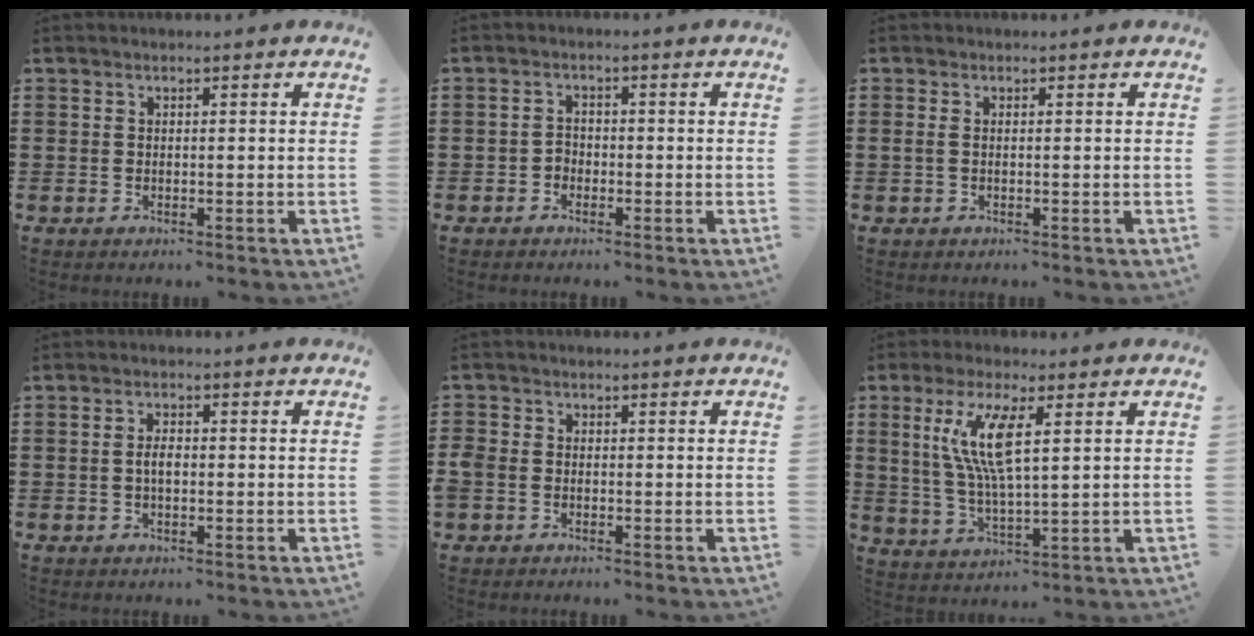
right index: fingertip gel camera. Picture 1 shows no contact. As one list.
[{"total": 1.4, "force": [-0.9, 1.0, 0.3], "torque": [-0.011, 0.002, -0.020]}, {"total": 0.7, "force": [-0.1, 0.1, 0.7], "torque": [-0.014, -0.001, -0.002]}, {"total": 2.2, "force": [-0.2, 0.9, 2.0], "torque": [-0.038, 0.003, -0.005]}, {"total": 1.8, "force": [-0.8, 1.4, 0.8], "torque": [-0.025, 0.001, -0.020]}, {"total": 8.3, "force": [2.7, 2.0, 7.6], "torque": [-0.168, -0.002, 0.042]}]